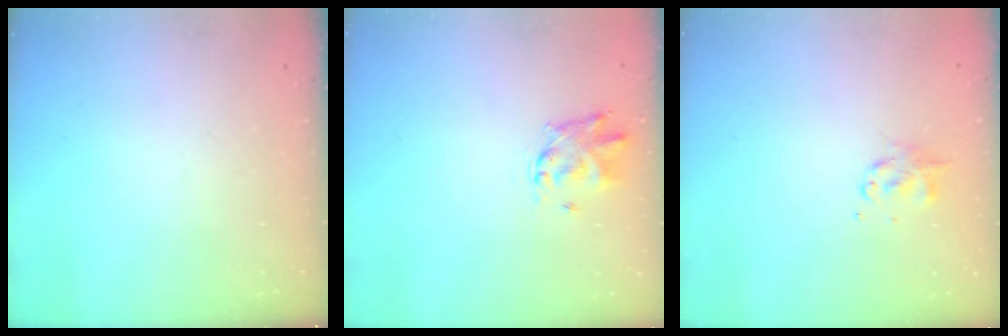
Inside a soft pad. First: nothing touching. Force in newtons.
{"total": 2.8, "press": 2.8, "slide": 0.7}
{"total": 2.5, "press": 2.5, "slide": 0.6}